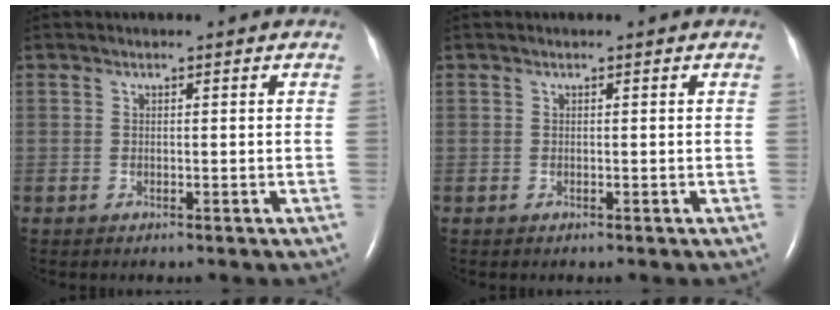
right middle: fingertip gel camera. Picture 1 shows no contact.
{"total": 0.0}